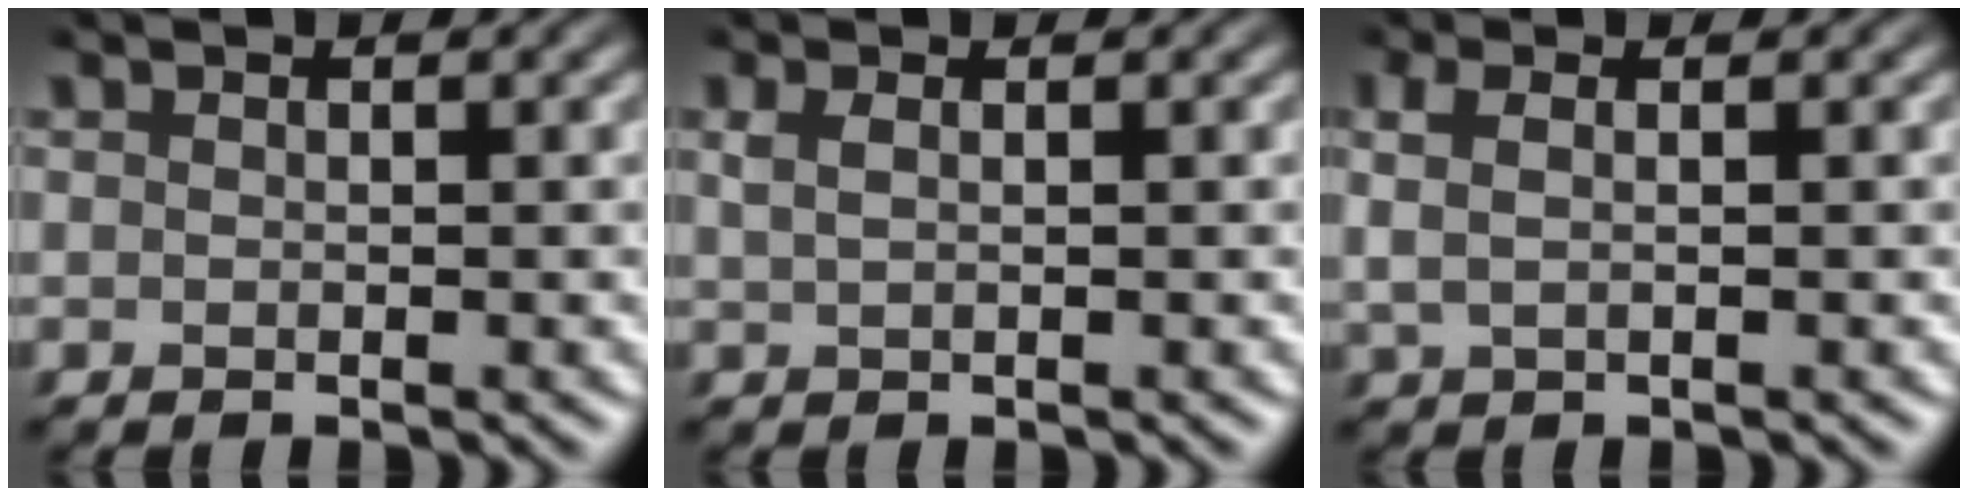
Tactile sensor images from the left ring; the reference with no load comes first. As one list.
[{"total": 1.5, "force": [0.7, 0.7, 1.1], "torque": [-0.015, -0.004, 0.008]}, {"total": 1.8, "force": [0.5, 0.6, 1.6], "torque": [-0.033, 0.004, 0.008]}]